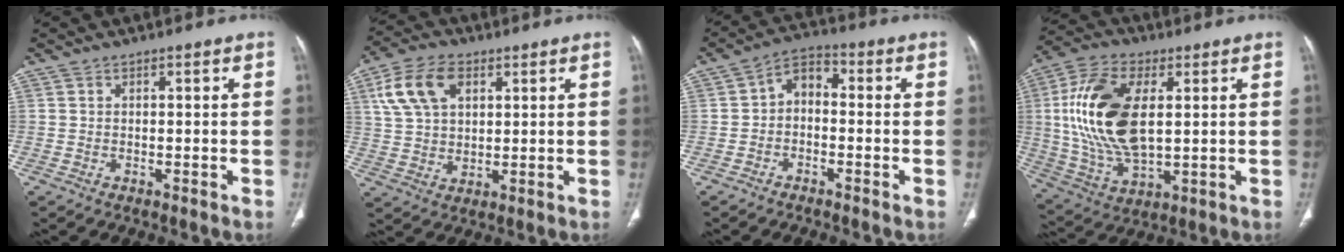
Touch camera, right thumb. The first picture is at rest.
{"total": 11.5, "force": [4.5, 7.1, 7.9], "torque": [-0.143, 0.001, 0.087]}
{"total": 5.5, "force": [-0.9, 3.7, 4.1], "torque": [-0.055, 0.030, -0.030]}
{"total": 19.6, "force": [3.0, 10.1, 16.5], "torque": [-0.333, -0.006, 0.060]}